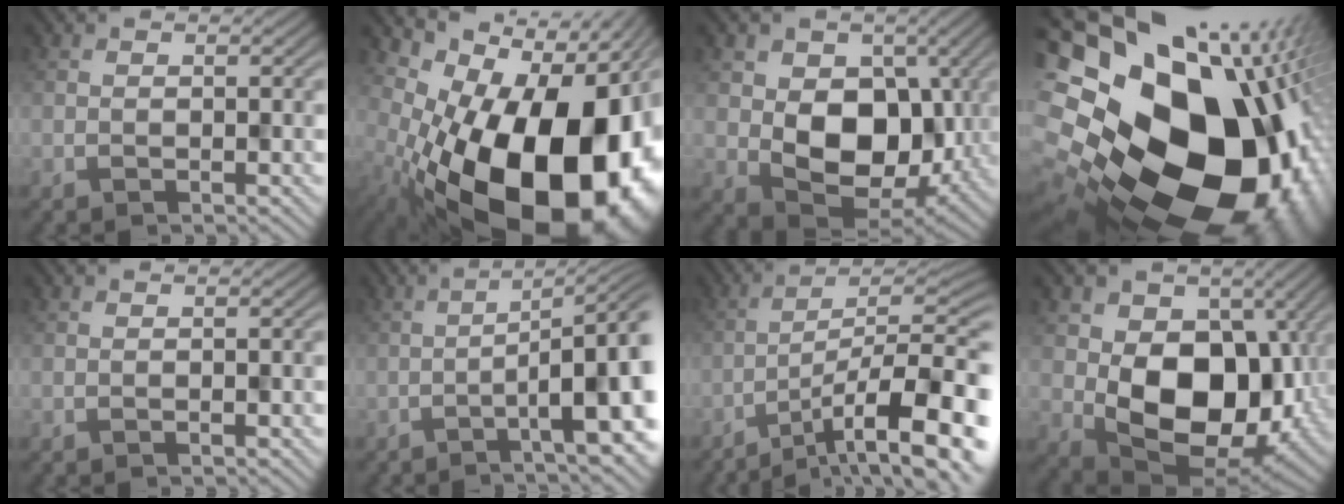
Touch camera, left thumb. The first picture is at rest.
{"total": 20.9, "force": [-5.4, 12.9, 15.6], "torque": [-0.229, -0.060, -0.050]}
{"total": 10.0, "force": [0.6, 7.8, 6.2], "torque": [-0.111, -0.023, 0.013]}
{"total": 23.0, "force": [0.4, 18.2, 14.1], "torque": [-0.272, -0.061, -0.017]}
{"total": 0.9, "force": [-0.2, 0.2, 0.9], "torque": [-0.011, 0.002, -0.006]}
{"total": 11.7, "force": [-3.3, 2.8, 10.8], "torque": [-0.116, 0.007, -0.048]}
{"total": 14.8, "force": [-9.1, 3.6, 11.1], "torque": [-0.127, 0.003, -0.131]}
{"total": 12.9, "force": [-0.2, 9.6, 8.6], "torque": [-0.144, -0.034, 0.011]}